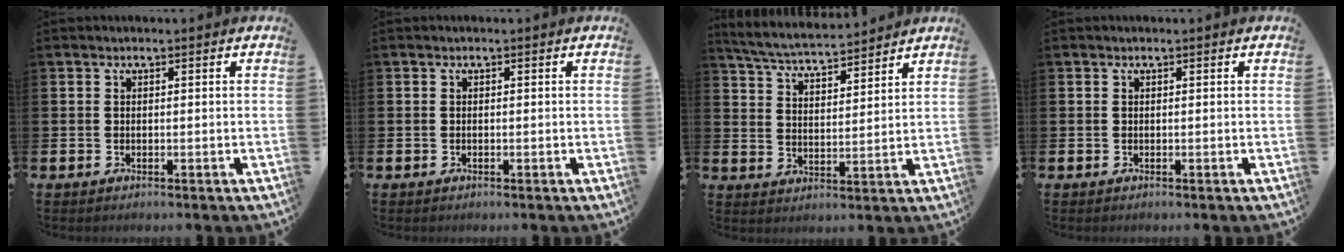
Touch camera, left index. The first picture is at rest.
{"total": 0.0}
{"total": 5.3, "force": [5.2, 0.4, 0.9], "torque": [-0.040, -0.034, 0.090]}
{"total": 0.0}